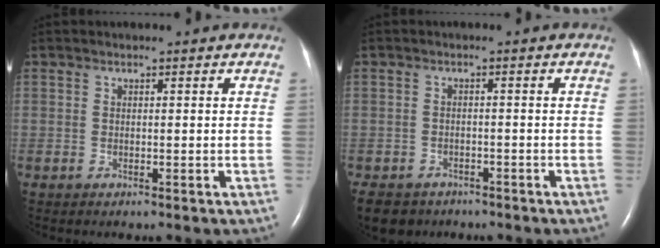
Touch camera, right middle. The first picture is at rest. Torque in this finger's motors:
{"motor_torque": [0.05, -0.05, 0.04, 0.04]}